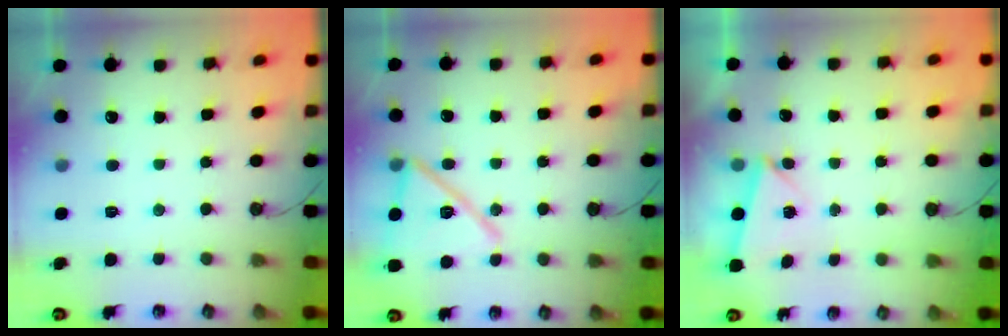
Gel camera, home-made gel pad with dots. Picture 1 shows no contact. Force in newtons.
{"total": 16.4, "press": 15.9, "slide": 4.1}
{"total": 3.3, "press": 2.8, "slide": 1.7}